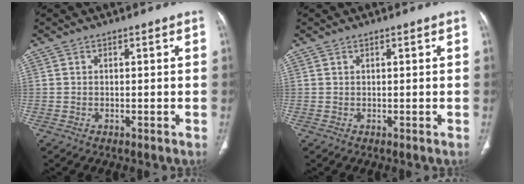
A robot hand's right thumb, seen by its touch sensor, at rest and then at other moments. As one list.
[{"total": 0.0}]